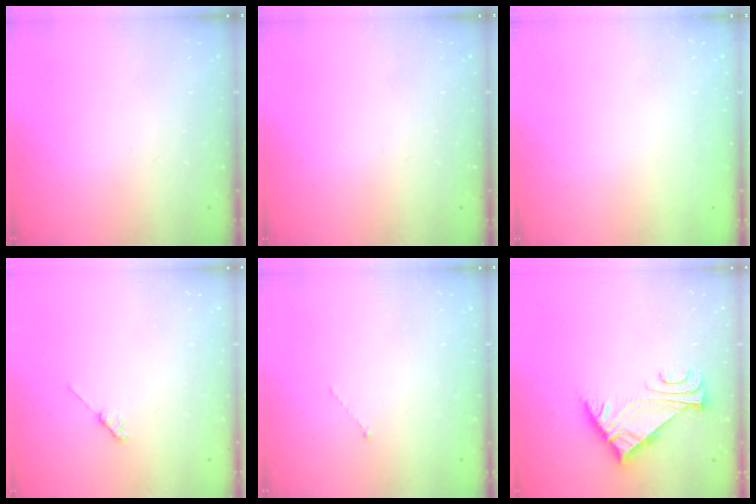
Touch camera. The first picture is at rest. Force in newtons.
{"total": 0.0}
{"total": 1.3, "press": 1.3, "slide": 0.2}
{"total": 2.0, "press": 1.9, "slide": 0.3}
{"total": 0.0}
{"total": 5.7, "press": 5.6, "slide": 0.9}